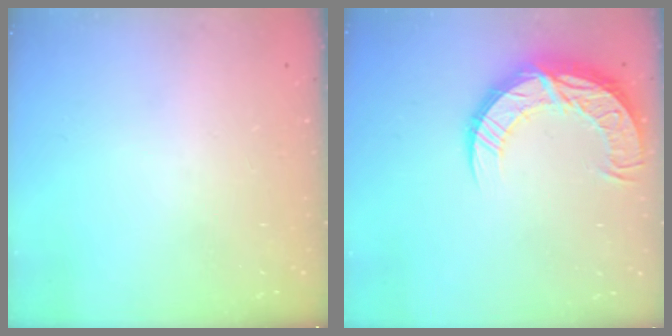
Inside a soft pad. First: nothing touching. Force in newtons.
{"total": 14.6, "press": 14.5, "slide": 0.8}